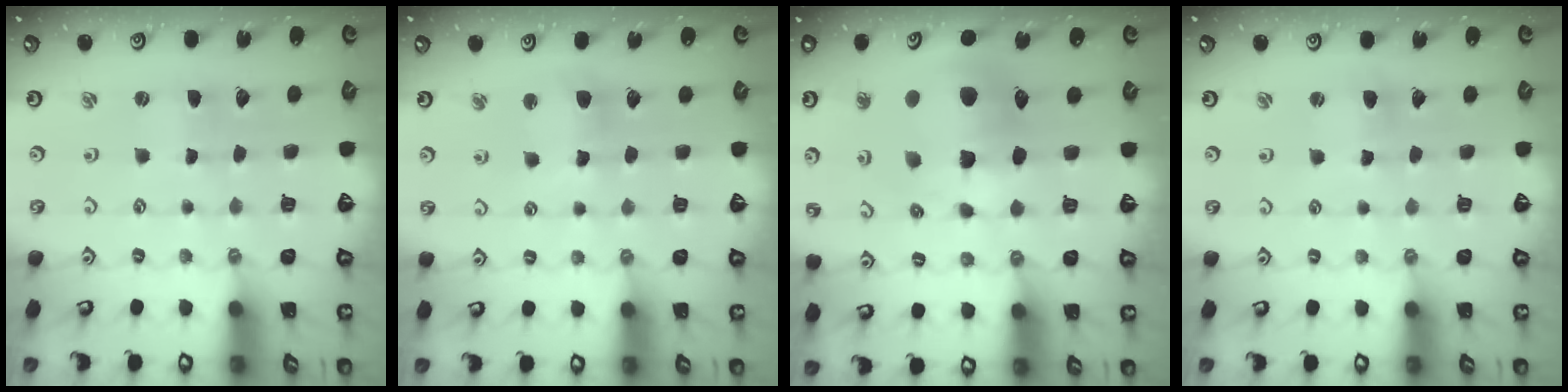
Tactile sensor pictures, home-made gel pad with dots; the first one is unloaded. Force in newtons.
{"total": 7.3, "press": 7.2, "slide": 1.2}
{"total": 16.1, "press": 16.0, "slide": 2.2}
{"total": 2.6, "press": 2.5, "slide": 0.3}